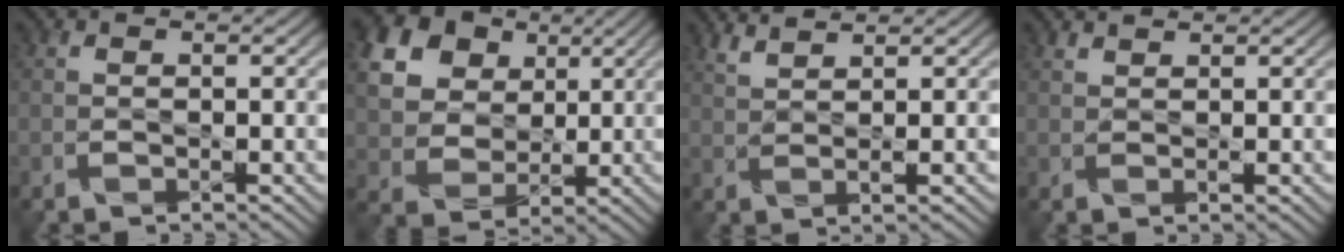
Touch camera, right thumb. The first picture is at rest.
{"total": 21.3, "force": [9.2, 16.8, 9.3], "torque": [-0.273, 0.023, 0.185]}
{"total": 3.5, "force": [2.6, 0.5, 2.3], "torque": [-0.038, -0.002, 0.048]}
{"total": 1.3, "force": [1.1, 0.1, 0.6], "torque": [-0.020, 0.000, 0.025]}